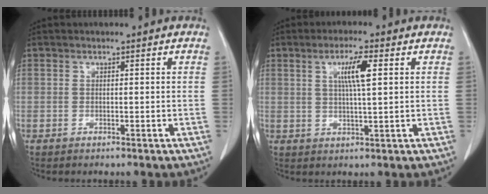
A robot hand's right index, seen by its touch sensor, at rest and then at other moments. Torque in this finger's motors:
{"motor_torque": [0.36, 0.05, 0.13, 0.08]}